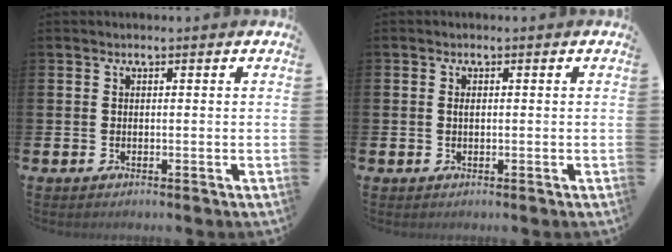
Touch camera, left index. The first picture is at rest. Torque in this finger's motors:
{"motor_torque": [0.38, 0.56, -0.37, -0.06]}